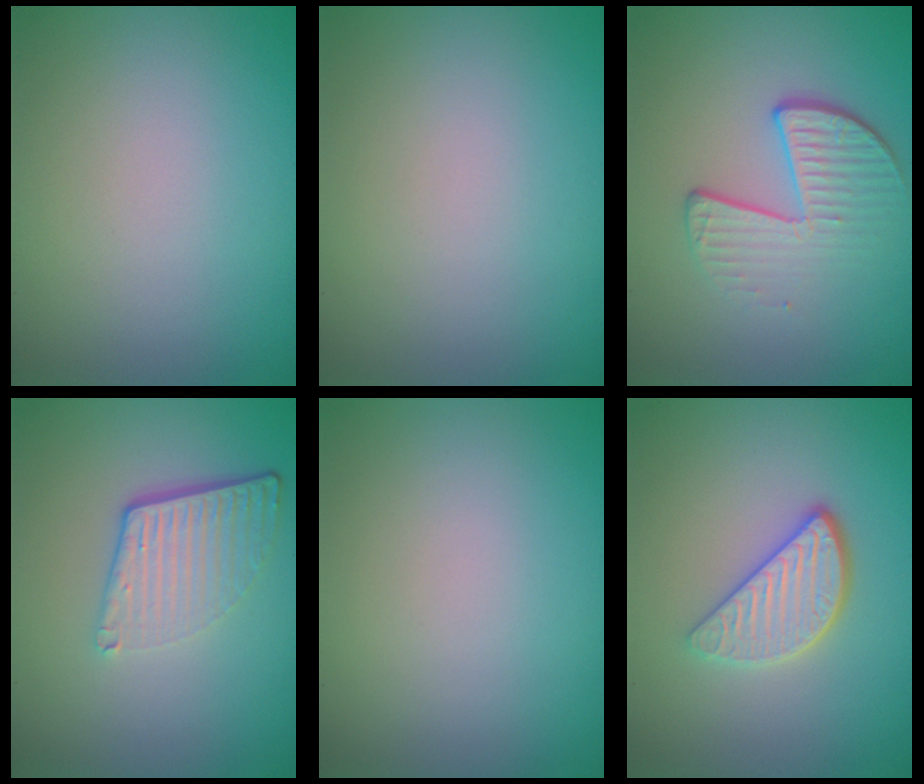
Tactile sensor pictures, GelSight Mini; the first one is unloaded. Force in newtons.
{"total": 0.0}
{"total": 4.0, "press": 2.7, "slide": 2.9}
{"total": 4.4, "press": 2.9, "slide": 3.3}
{"total": 0.0}
{"total": 3.6, "press": 2.9, "slide": 2.1}